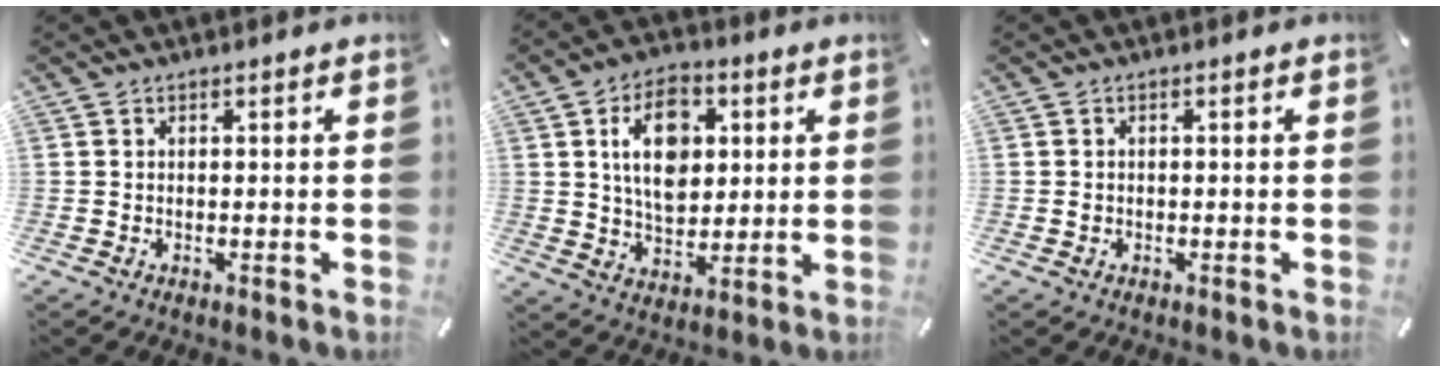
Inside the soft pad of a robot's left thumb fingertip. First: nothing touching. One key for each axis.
{"total": 12.9, "fx": 3.2, "fy": 8.9, "fz": 8.8, "tx": -0.139, "ty": 0.005, "tz": 0.056}
{"total": 0.9, "fx": -0.2, "fy": 0.7, "fz": 0.6, "tx": -0.011, "ty": 0.003, "tz": -0.006}